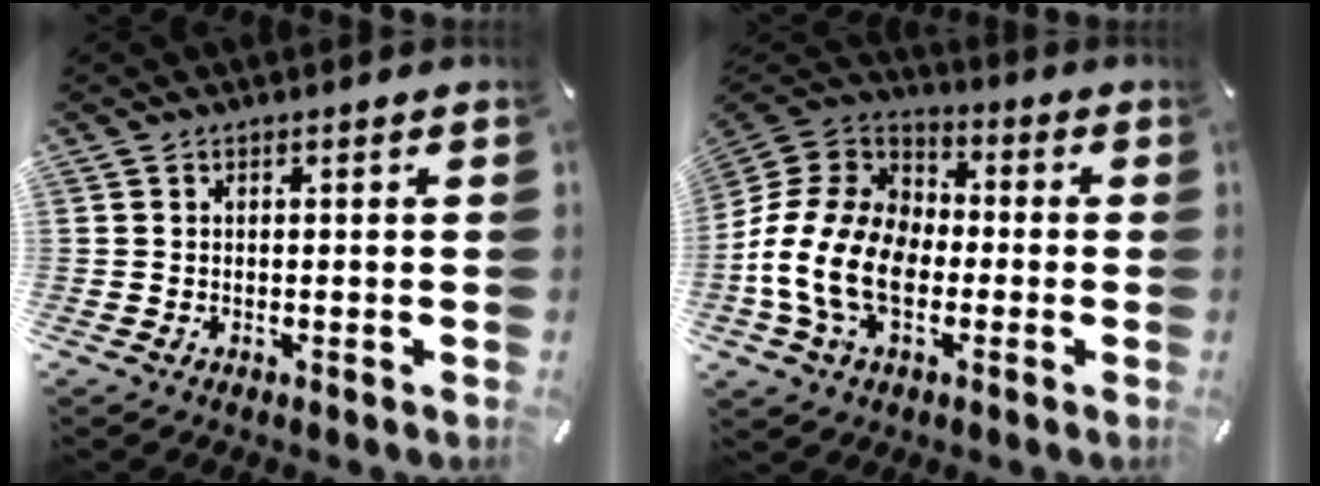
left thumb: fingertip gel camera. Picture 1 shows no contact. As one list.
[{"total": 16.5, "force": [-5.1, 11.8, 10.3], "torque": [-0.229, 0.031, -0.094]}]